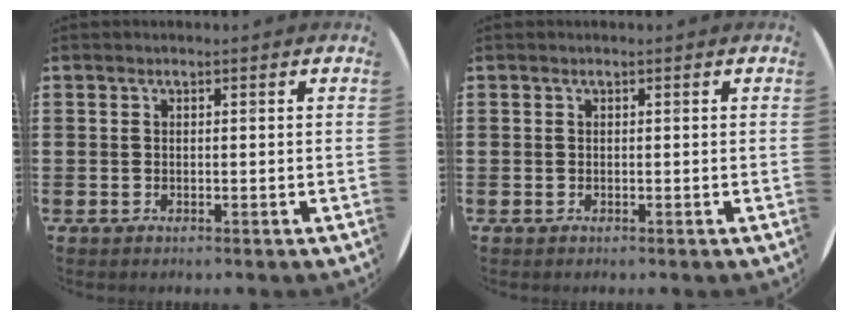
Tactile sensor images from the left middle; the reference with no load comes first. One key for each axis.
{"total": 0.0}